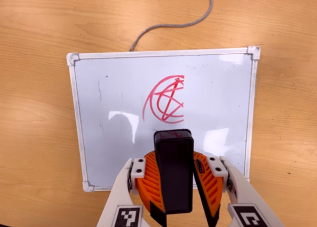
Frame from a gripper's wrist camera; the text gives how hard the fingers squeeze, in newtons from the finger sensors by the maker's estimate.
{"total": 11.7, "left": 11.6, "right": 11.9}